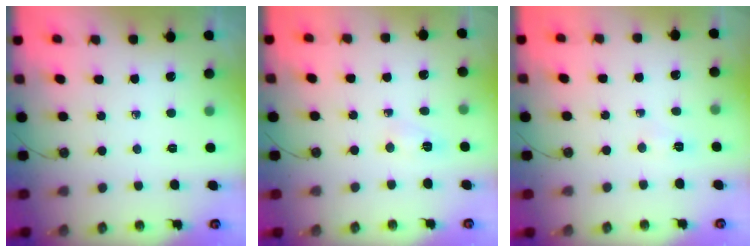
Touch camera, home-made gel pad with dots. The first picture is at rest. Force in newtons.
{"total": 2.7, "press": 2.4, "slide": 1.1}
{"total": 2.6, "press": 2.1, "slide": 1.4}